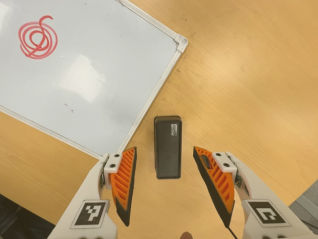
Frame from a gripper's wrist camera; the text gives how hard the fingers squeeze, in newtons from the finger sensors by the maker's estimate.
{"total": 0.0}